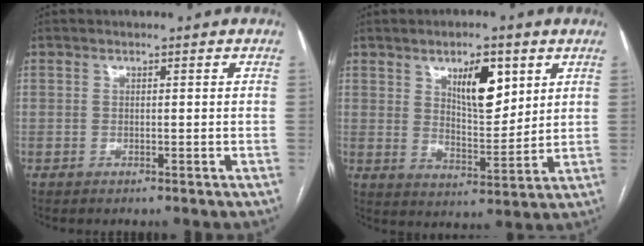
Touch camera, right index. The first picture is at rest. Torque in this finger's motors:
{"motor_torque": [0.28, 0.12, 0.42, 0.10]}